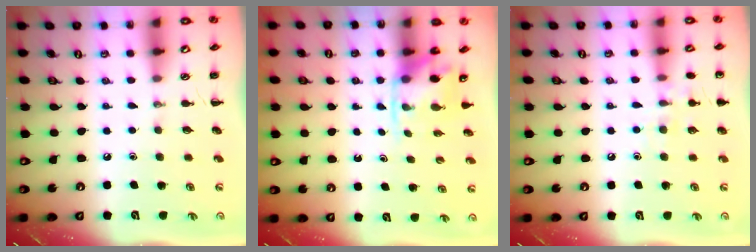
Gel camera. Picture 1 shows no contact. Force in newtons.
{"total": 4.7, "press": 4.6, "slide": 0.6}
{"total": 8.4, "press": 8.2, "slide": 1.9}